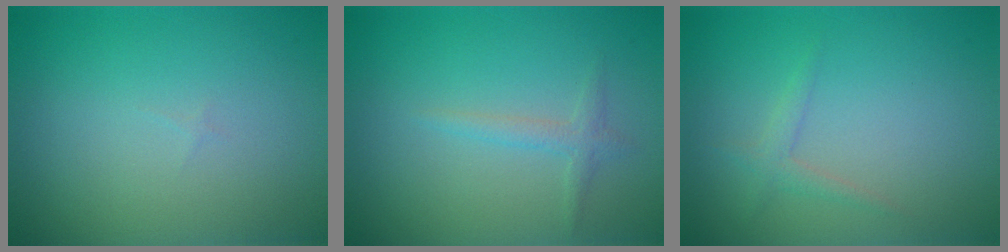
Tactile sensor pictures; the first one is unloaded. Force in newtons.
{"total": 1.3, "press": 1.3, "slide": 0.0}
{"total": 1.2, "press": 1.1, "slide": 0.1}